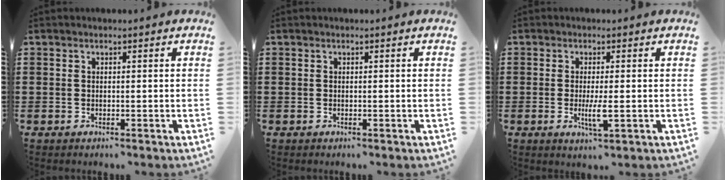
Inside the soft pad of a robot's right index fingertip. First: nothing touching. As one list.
[{"total": 0.0}, {"total": 3.6, "force": [-0.6, 0.4, 3.5], "torque": [-0.069, -0.006, -0.014]}]